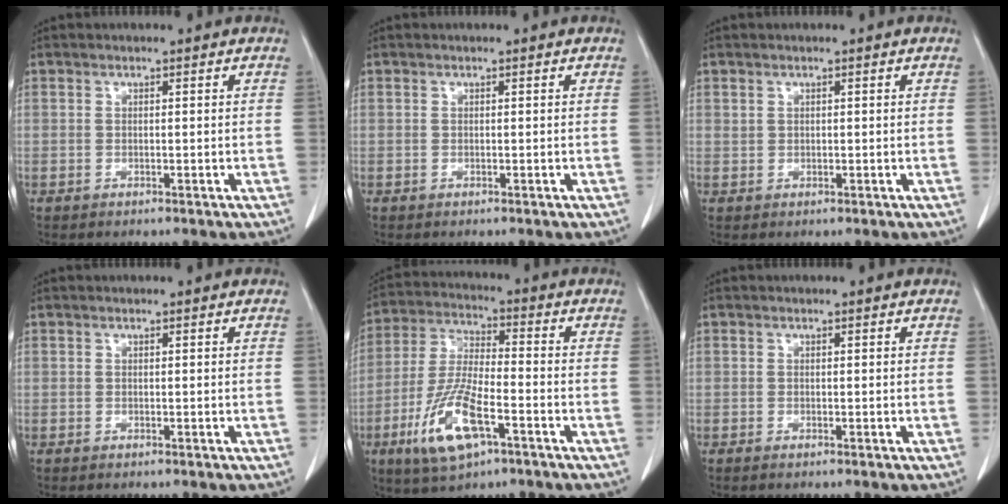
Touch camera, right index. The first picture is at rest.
{"total": 0.0}
{"total": 0.5, "force": [0.3, 0.4, 0.1], "torque": [0.004, -0.001, 0.005]}
{"total": 0.0}
{"total": 12.4, "force": [-5.6, 3.2, 10.6], "torque": [-0.226, -0.016, -0.103]}
{"total": 0.0}